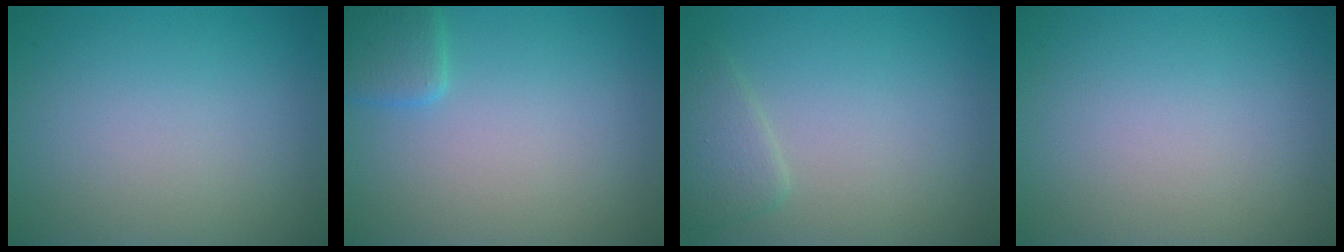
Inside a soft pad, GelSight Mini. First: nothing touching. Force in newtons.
{"total": 2.1, "press": 2.1, "slide": 0.1}
{"total": 1.9, "press": 1.9, "slide": 0.1}
{"total": 0.0}